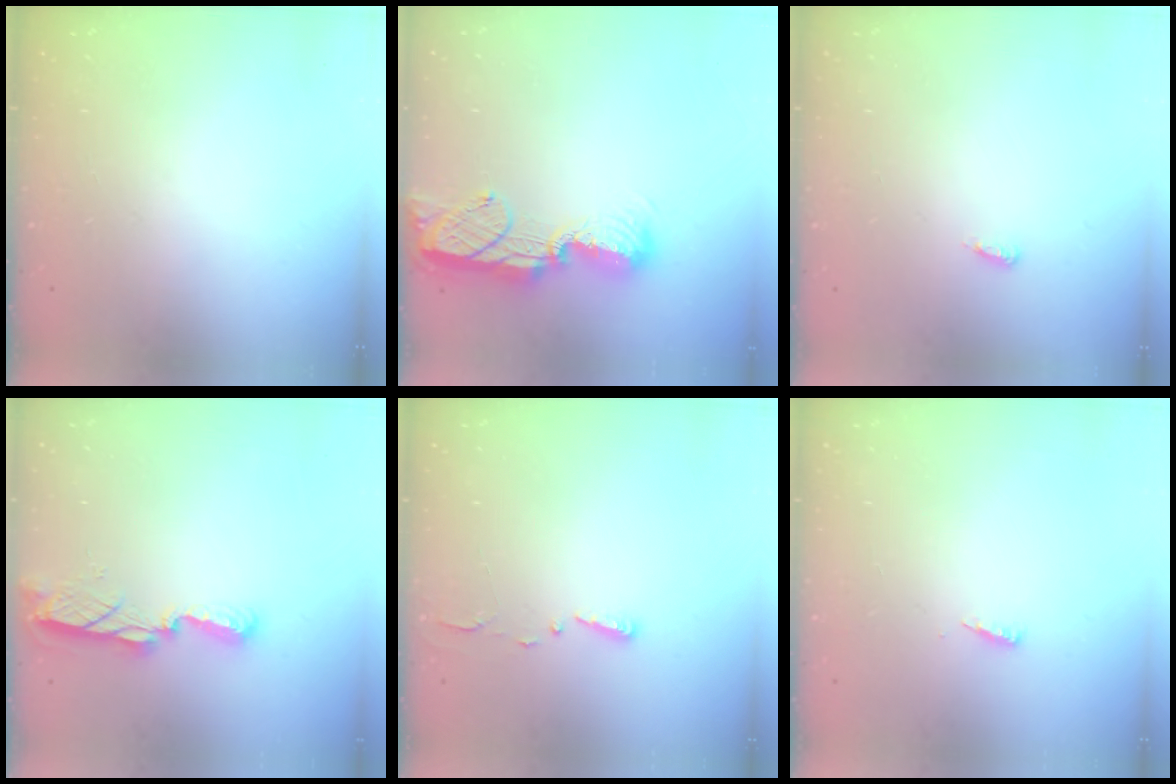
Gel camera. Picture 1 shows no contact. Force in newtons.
{"total": 12.5, "press": 12.4, "slide": 1.0}
{"total": 3.7, "press": 3.7, "slide": 0.2}
{"total": 7.8, "press": 7.7, "slide": 0.3}
{"total": 2.7, "press": 2.7, "slide": 0.4}
{"total": 3.5, "press": 3.4, "slide": 0.3}